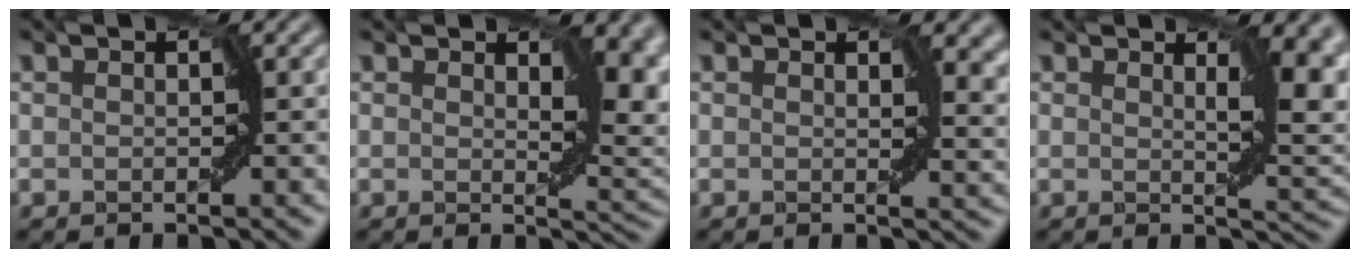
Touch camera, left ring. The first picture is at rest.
{"total": 6.4, "force": [0.8, 3.4, 5.4], "torque": [-0.066, -0.006, 0.011]}
{"total": 4.5, "force": [1.2, 2.9, 3.2], "torque": [-0.027, -0.003, 0.008]}
{"total": 7.2, "force": [1.1, 3.2, 6.3], "torque": [-0.084, -0.004, 0.015]}